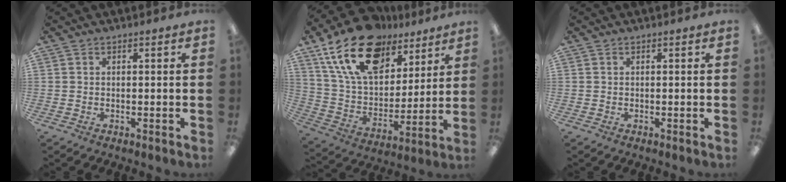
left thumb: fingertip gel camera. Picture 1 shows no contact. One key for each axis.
{"total": 21.8, "fx": 13.3, "fy": 12.3, "fz": 12.1, "tx": -0.216, "ty": -0.058, "tz": 0.240}
{"total": 0.0}